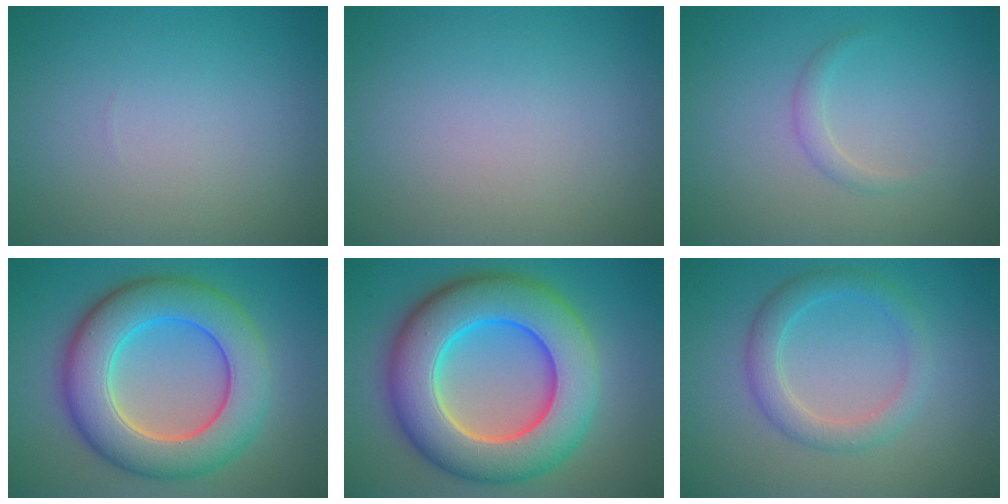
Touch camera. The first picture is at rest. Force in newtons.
{"total": 0.0}
{"total": 1.1, "press": 1.1, "slide": 0.1}
{"total": 9.8, "press": 9.8, "slide": 0.7}
{"total": 12.6, "press": 12.5, "slide": 0.5}
{"total": 3.1, "press": 3.1, "slide": 0.0}